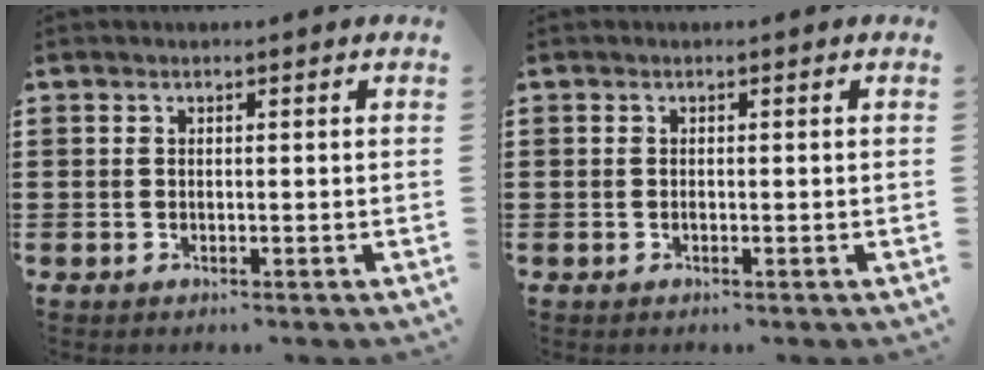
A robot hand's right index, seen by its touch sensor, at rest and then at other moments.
{"total": 0.0}